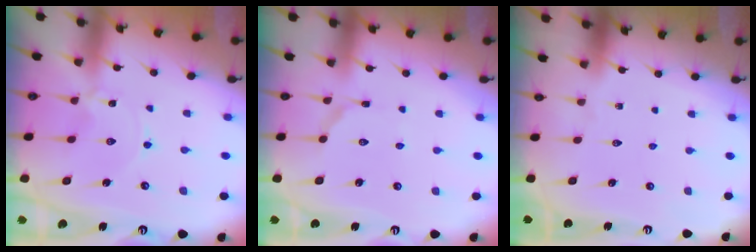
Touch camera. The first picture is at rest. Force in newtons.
{"total": 3.5, "press": 3.5, "slide": 0.4}
{"total": 0.0}